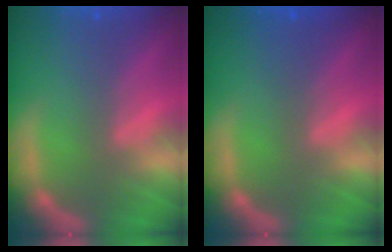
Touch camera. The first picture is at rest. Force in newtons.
{"total": 1.4}